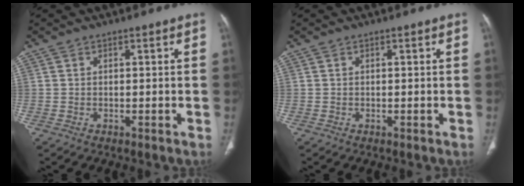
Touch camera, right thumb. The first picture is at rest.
{"total": 0.0}